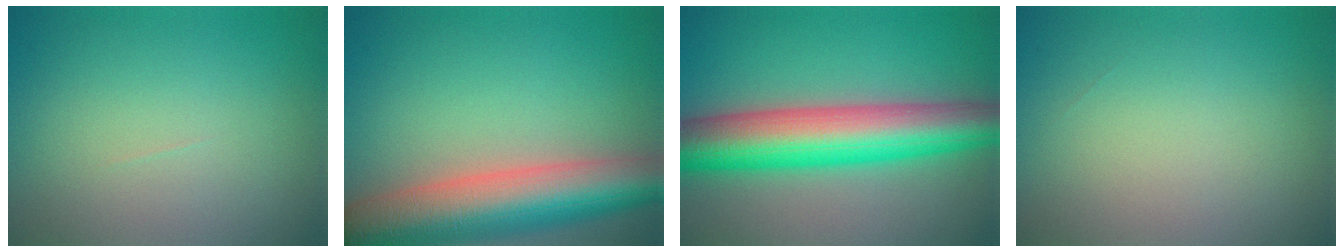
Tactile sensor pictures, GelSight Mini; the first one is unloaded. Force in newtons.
{"total": 9.7, "press": 9.6, "slide": 0.5}
{"total": 10.0, "press": 10.0, "slide": 0.2}
{"total": 0.0}